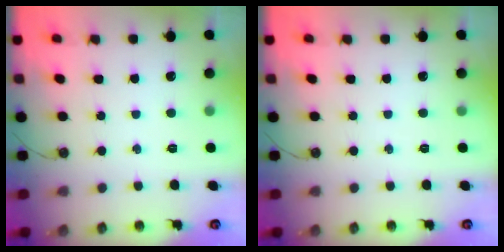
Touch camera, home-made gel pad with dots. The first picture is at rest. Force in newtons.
{"total": 0.0}